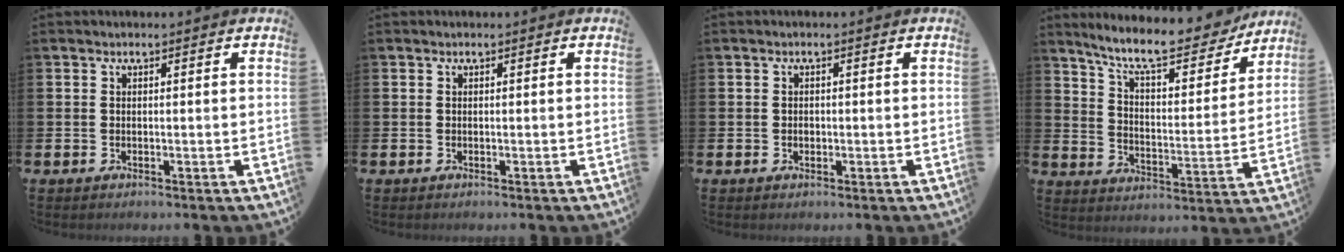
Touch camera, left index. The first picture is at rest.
{"total": 0.0}
{"total": 0.8, "force": [-0.1, 0.7, 0.4], "torque": [-0.008, 0.005, -0.005]}
{"total": 10.4, "force": [9.2, 2.2, 4.3], "torque": [-0.108, -0.060, 0.156]}